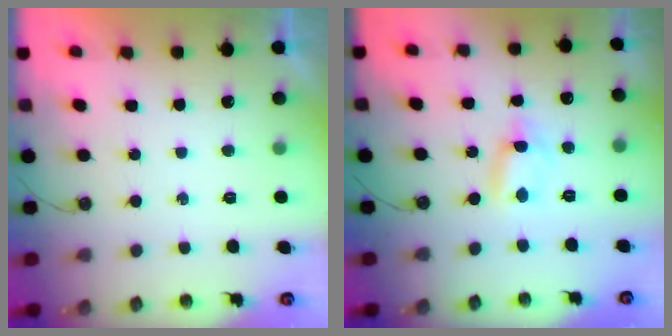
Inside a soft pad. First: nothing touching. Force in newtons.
{"total": 1.1, "press": 1.1, "slide": 0.1}